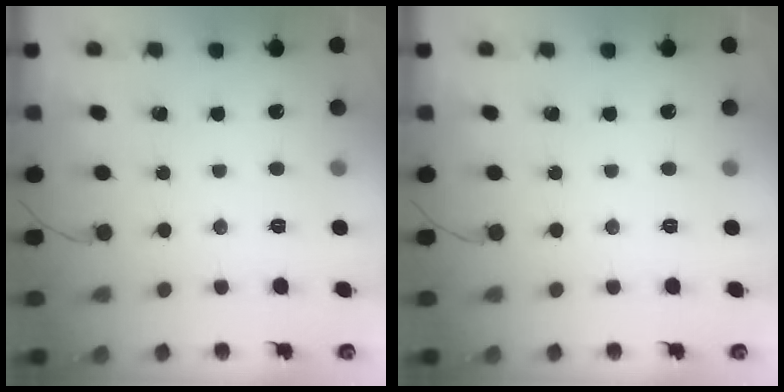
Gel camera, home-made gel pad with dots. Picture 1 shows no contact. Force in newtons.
{"total": 0.0}